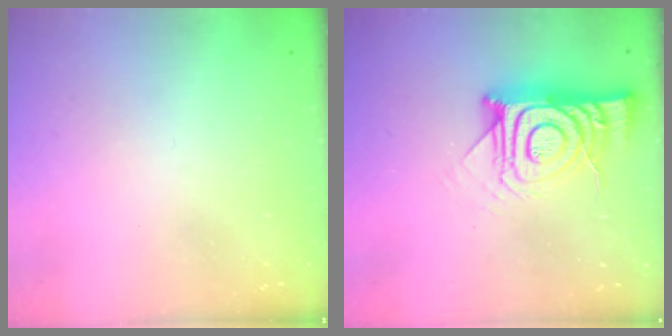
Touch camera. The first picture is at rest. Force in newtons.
{"total": 16.1, "press": 16.1, "slide": 1.3}